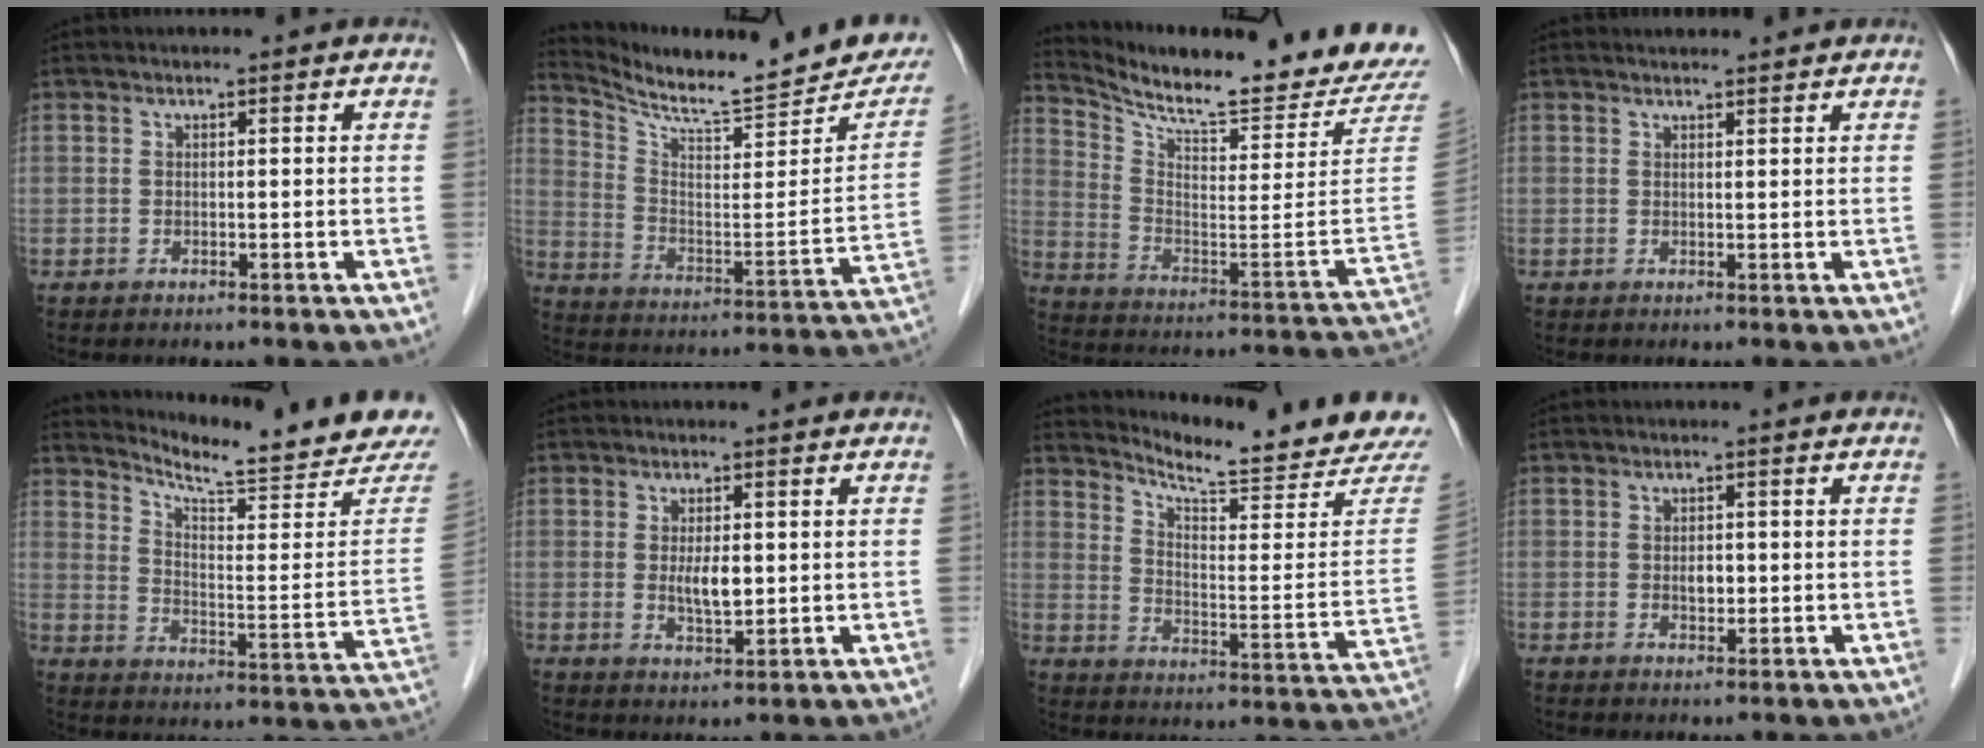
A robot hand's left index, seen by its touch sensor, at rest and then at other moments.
{"total": 19.4, "force": [17.3, 2.6, 8.4], "torque": [-0.131, -0.056, 0.250]}
{"total": 23.5, "force": [21.7, 0.2, 9.0], "torque": [-0.162, -0.112, 0.300]}
{"total": 3.0, "force": [2.9, 0.4, 0.6], "torque": [-0.012, 0.013, 0.037]}
{"total": 17.5, "force": [16.4, -0.2, 6.1], "torque": [-0.102, -0.085, 0.217]}
{"total": 3.6, "force": [0.1, 1.2, 3.4], "torque": [-0.062, -0.009, 0.005]}
{"total": 16.5, "force": [15.8, -0.7, 4.7], "torque": [-0.083, -0.093, 0.208]}
{"total": 1.8, "force": [-0.3, 1.1, 1.4], "torque": [-0.023, -0.003, -0.004]}